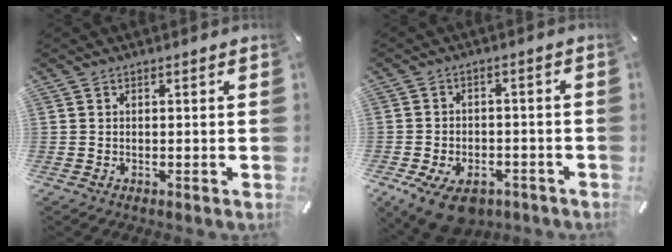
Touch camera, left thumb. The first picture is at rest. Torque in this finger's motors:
{"motor_torque": [1.59, 2.00, 0.95, 0.54, 0.14]}